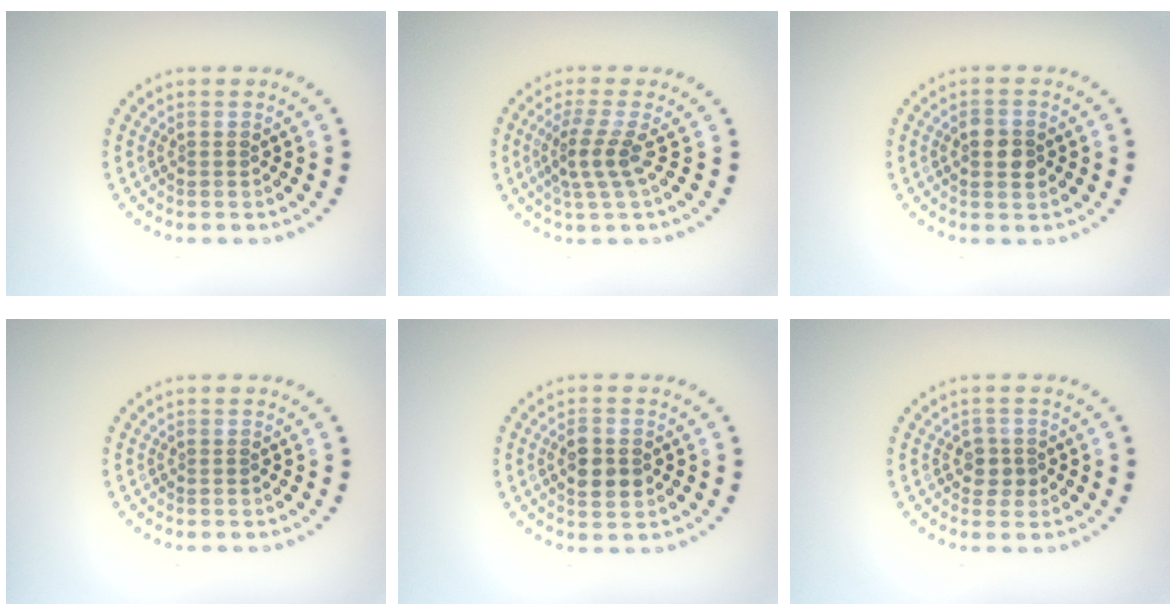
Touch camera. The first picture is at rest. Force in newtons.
{"total": 2.6, "press": 1.8, "slide": 1.9}
{"total": 2.6, "press": 2.6, "slide": 0.1}
{"total": 0.0}
{"total": 3.1, "press": 3.1, "slide": 0.2}
{"total": 1.7, "press": 1.5, "slide": 0.7}